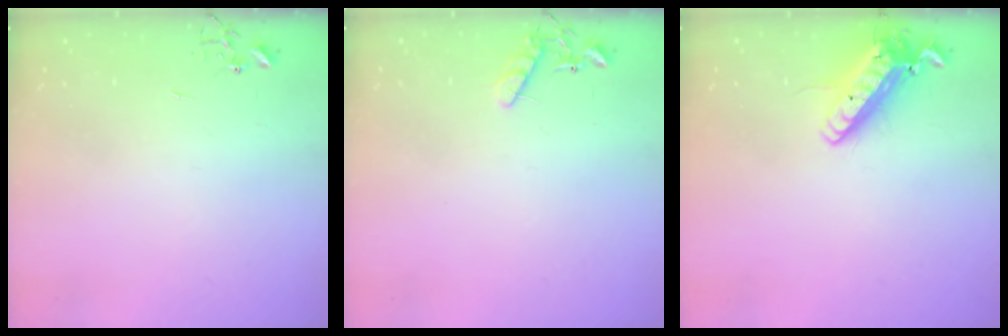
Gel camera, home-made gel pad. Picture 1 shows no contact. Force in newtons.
{"total": 8.1, "press": 8.1, "slide": 0.3}
{"total": 15.3, "press": 15.1, "slide": 2.8}